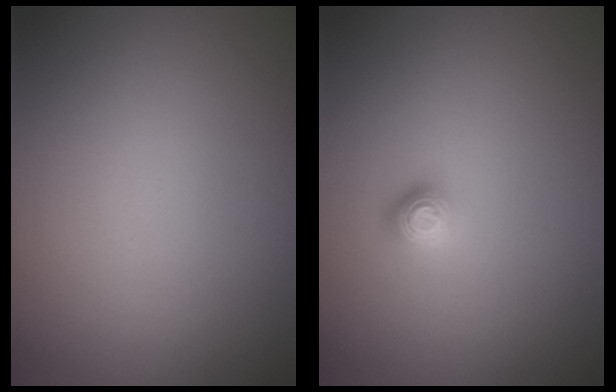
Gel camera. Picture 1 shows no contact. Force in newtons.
{"total": 1.1, "press": 1.1, "slide": 0.4}